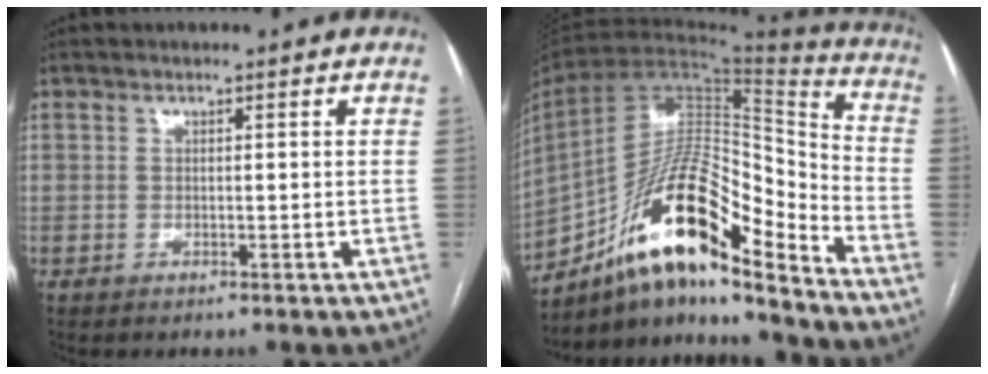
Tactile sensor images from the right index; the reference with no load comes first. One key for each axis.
{"total": 19.6, "fx": -12.9, "fy": 4.0, "fz": 14.2, "tx": -0.255, "ty": 0.027, "tz": -0.223}